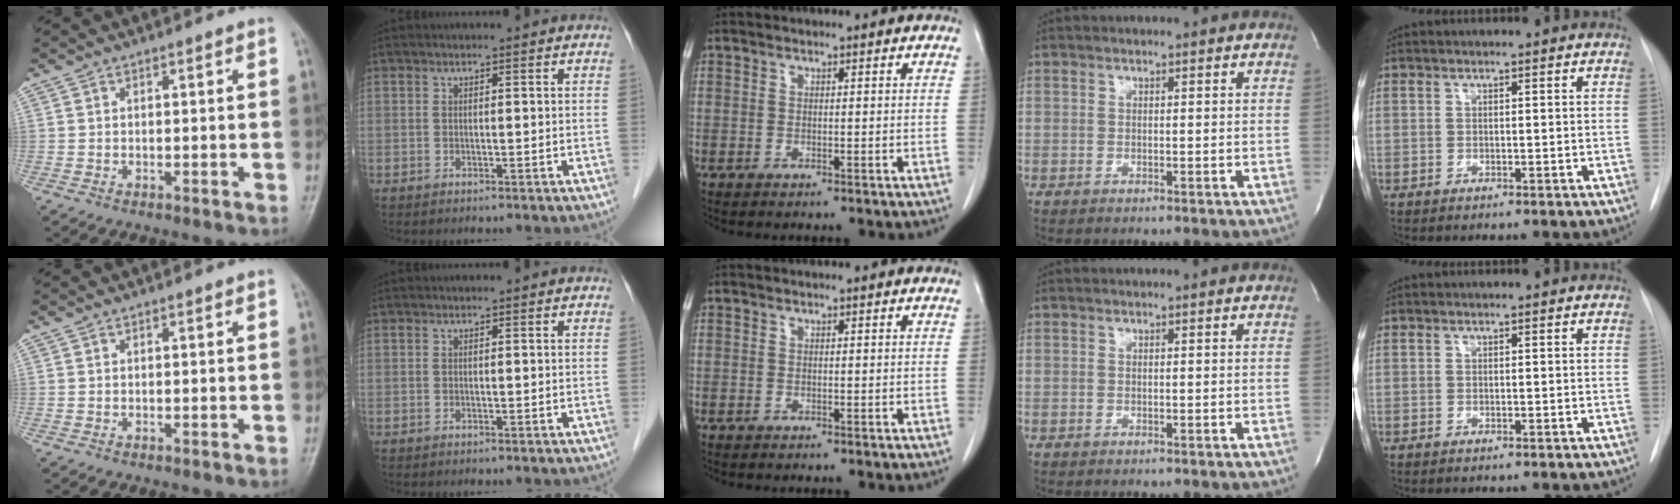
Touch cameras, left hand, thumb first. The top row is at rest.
{}